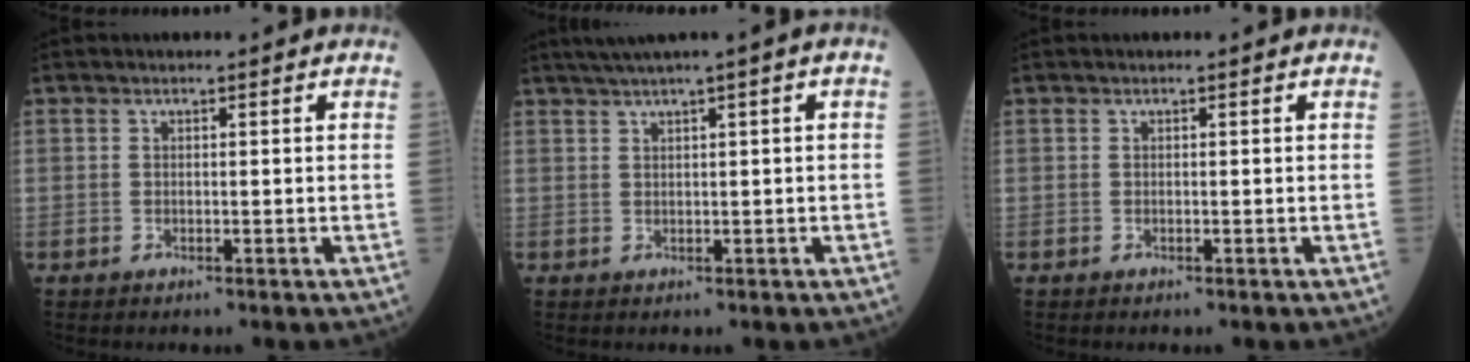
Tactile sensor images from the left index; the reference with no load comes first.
{"total": 4.0, "force": [2.1, -0.5, 3.3], "torque": [-0.065, 0.013, 0.040]}
{"total": 0.0}